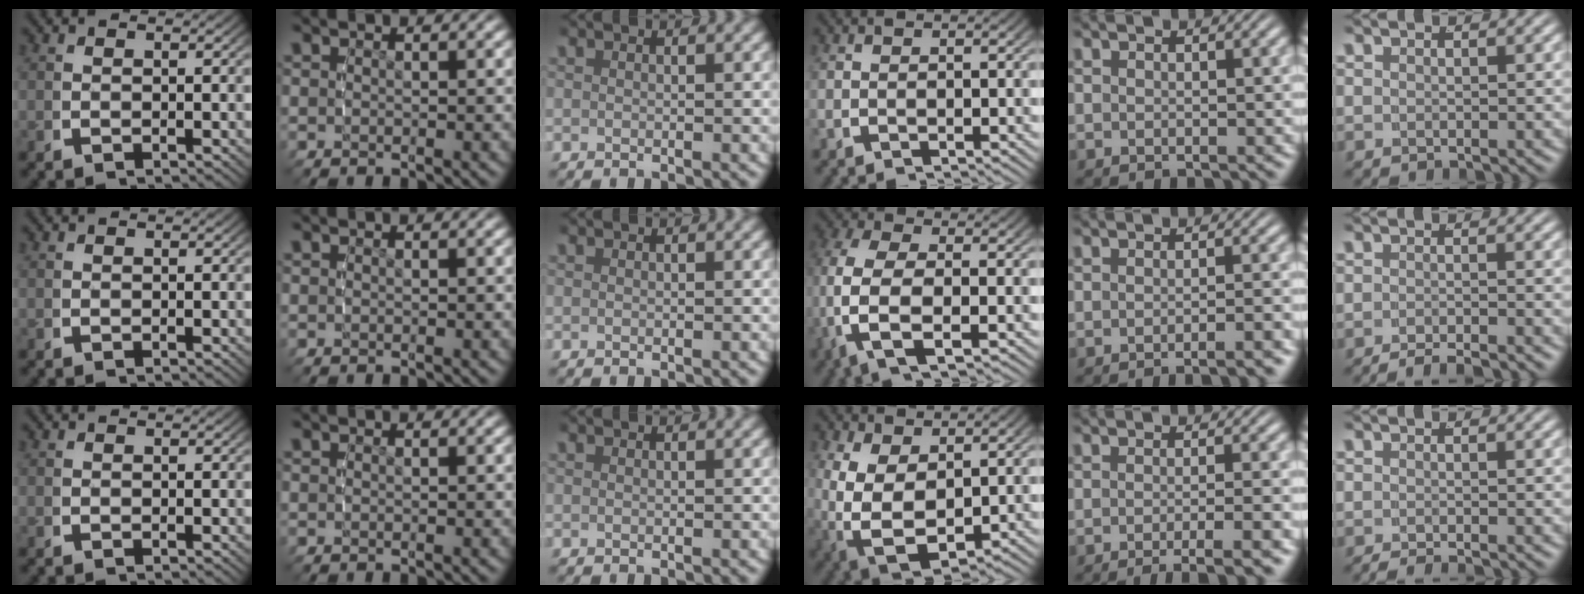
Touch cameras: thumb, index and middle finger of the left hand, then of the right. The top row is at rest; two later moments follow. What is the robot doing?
{"motion": "lift_and_place", "object": "bandage"}